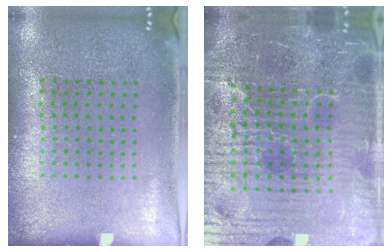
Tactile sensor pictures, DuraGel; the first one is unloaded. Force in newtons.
{"total": 6.8, "press": 6.2, "slide": 2.8}